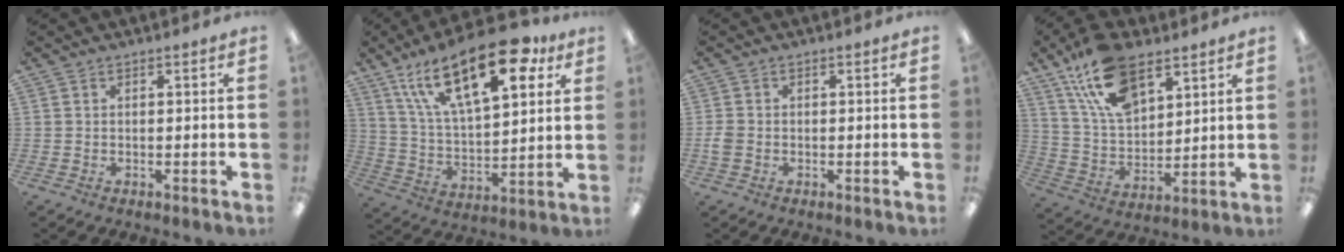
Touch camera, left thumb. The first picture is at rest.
{"total": 24.2, "force": [13.4, 10.4, 17.2], "torque": [-0.284, -0.053, 0.225]}
{"total": 2.2, "force": [-0.7, 1.6, 1.4], "torque": [-0.030, -0.001, -0.013]}
{"total": 17.7, "force": [10.6, 9.3, 10.7], "torque": [-0.204, -0.032, 0.196]}